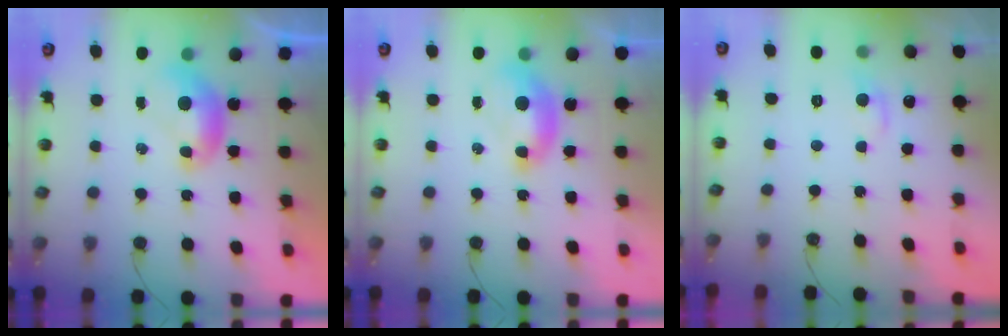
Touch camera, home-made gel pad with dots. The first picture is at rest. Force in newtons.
{"total": 1.6, "press": 1.5, "slide": 0.6}
{"total": 1.0, "press": 0.5, "slide": 0.9}